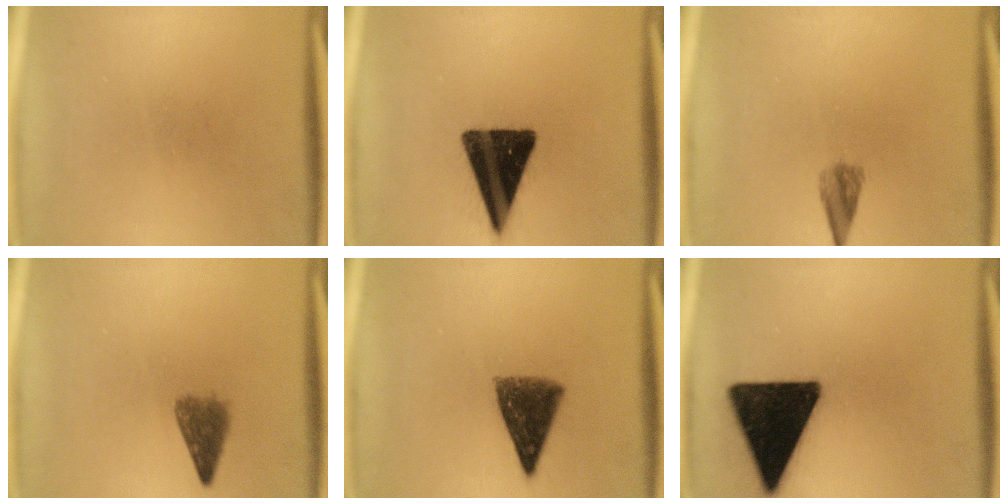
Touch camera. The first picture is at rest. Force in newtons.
{"total": 16.8}
{"total": 2.5}
{"total": 3.8}
{"total": 8.4}
{"total": 18.7}